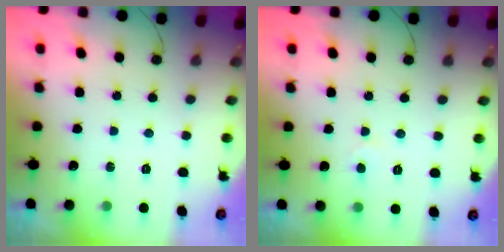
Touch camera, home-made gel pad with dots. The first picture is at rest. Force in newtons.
{"total": 2.8, "press": 2.8, "slide": 0.3}